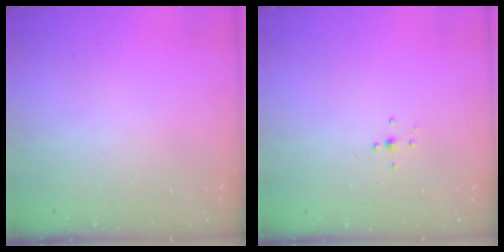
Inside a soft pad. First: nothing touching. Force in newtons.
{"total": 4.0, "press": 4.0, "slide": 0.3}